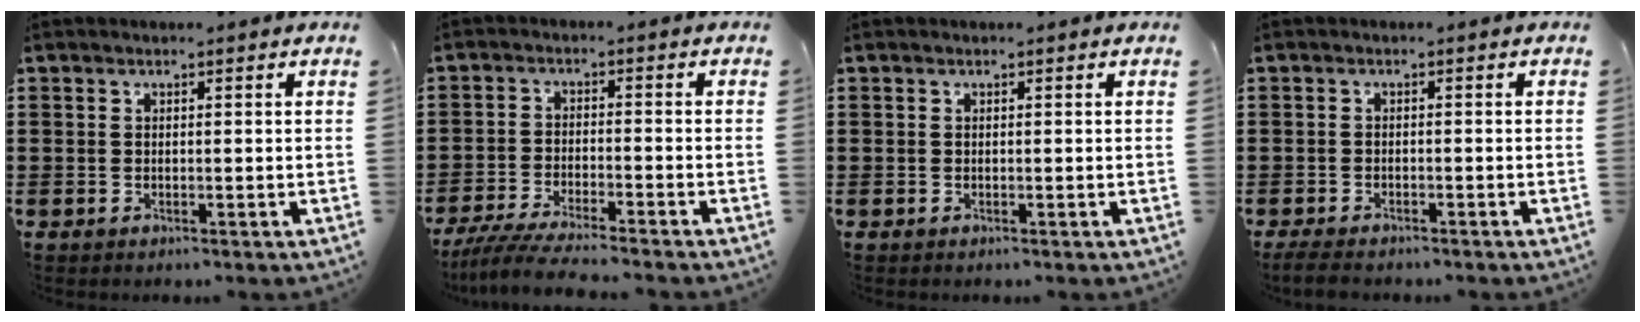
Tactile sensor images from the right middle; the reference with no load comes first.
{"total": 5.1, "force": [-4.7, 0.1, 1.9], "torque": [-0.052, -0.016, -0.096]}
{"total": 0.0}
{"total": 1.8, "force": [-1.7, 0.3, 0.5], "torque": [-0.020, 0.000, -0.038]}